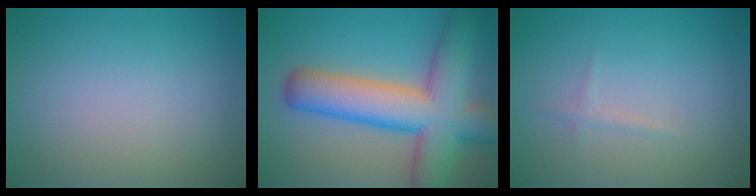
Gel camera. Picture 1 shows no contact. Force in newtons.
{"total": 10.9, "press": 10.9, "slide": 0.6}
{"total": 0.7, "press": 0.7, "slide": 0.0}